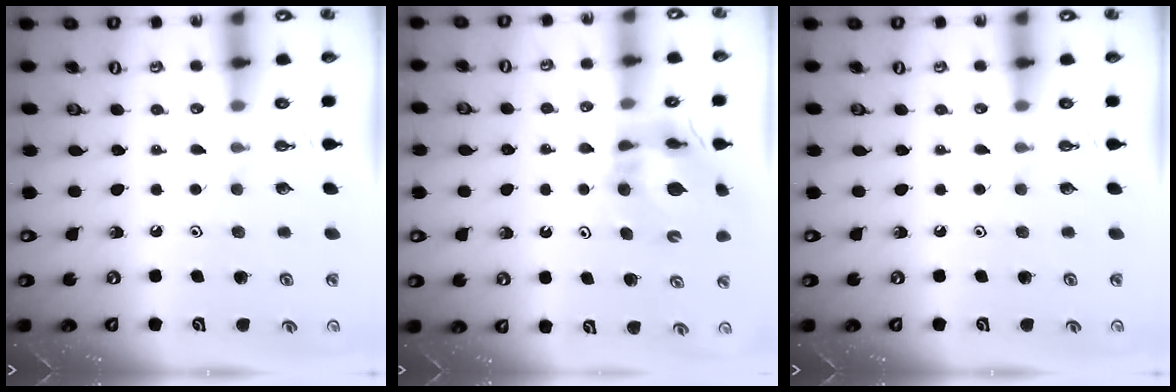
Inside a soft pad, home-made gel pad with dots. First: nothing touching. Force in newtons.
{"total": 11.1, "press": 11.1, "slide": 1.2}
{"total": 0.0}